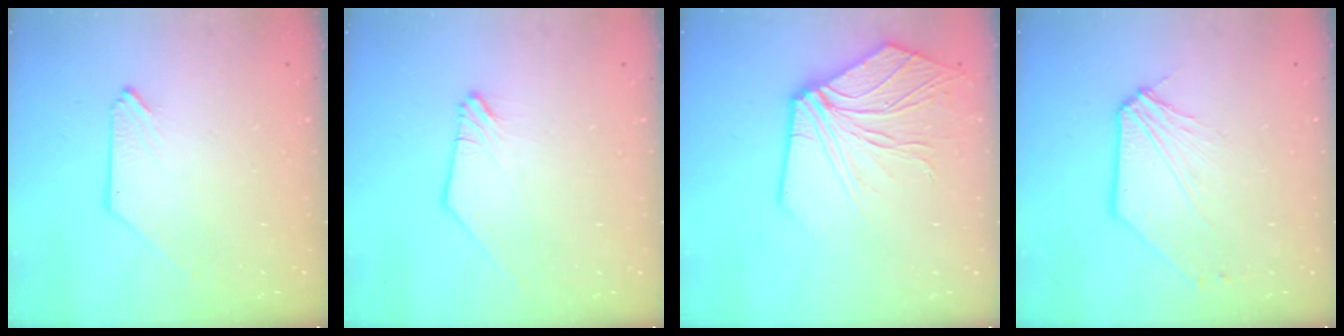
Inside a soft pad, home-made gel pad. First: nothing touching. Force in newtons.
{"total": 0.0}
{"total": 10.3, "press": 10.2, "slide": 1.4}
{"total": 7.6, "press": 7.5, "slide": 0.9}